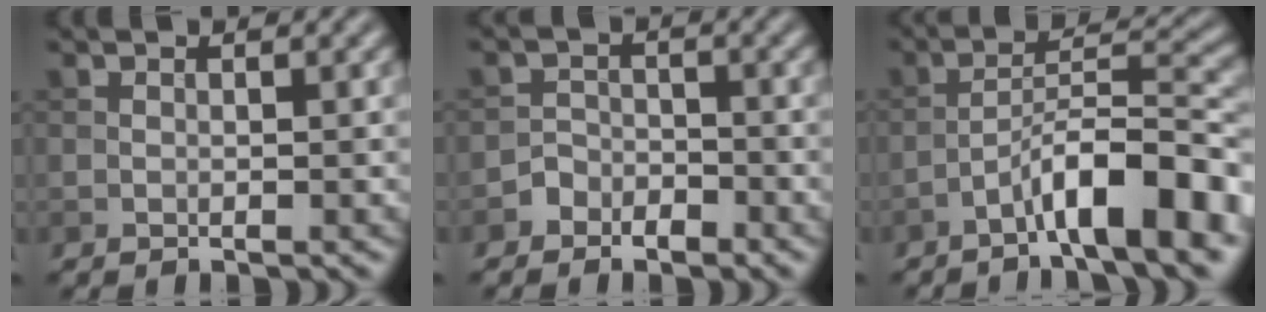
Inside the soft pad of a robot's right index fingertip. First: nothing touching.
{"total": 1.9, "force": [-1.3, 1.3, 0.3], "torque": [0.001, 0.009, -0.029]}
{"total": 8.6, "force": [-4.9, 1.5, 6.9], "torque": [-0.108, 0.021, -0.081]}